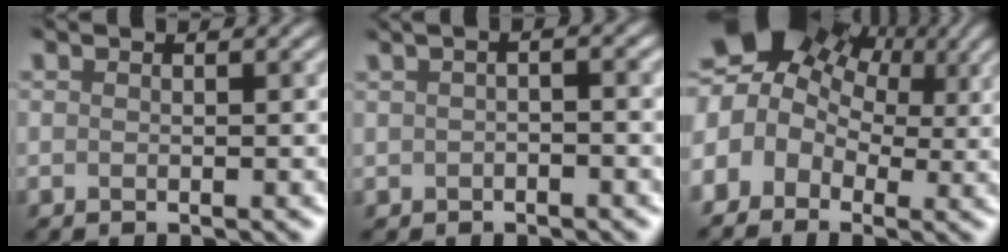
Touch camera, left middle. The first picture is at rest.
{"total": 0.0}
{"total": 9.4, "force": [2.0, 7.1, 5.9], "torque": [-0.103, 0.008, 0.038]}